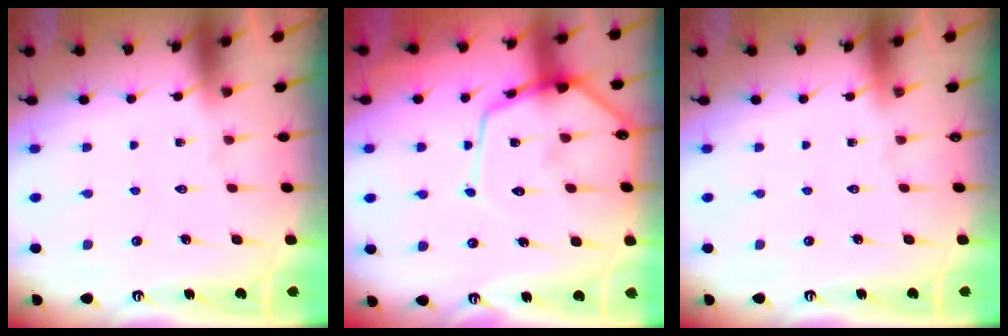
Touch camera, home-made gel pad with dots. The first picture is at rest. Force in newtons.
{"total": 14.3, "press": 14.2, "slide": 1.4}
{"total": 0.0}